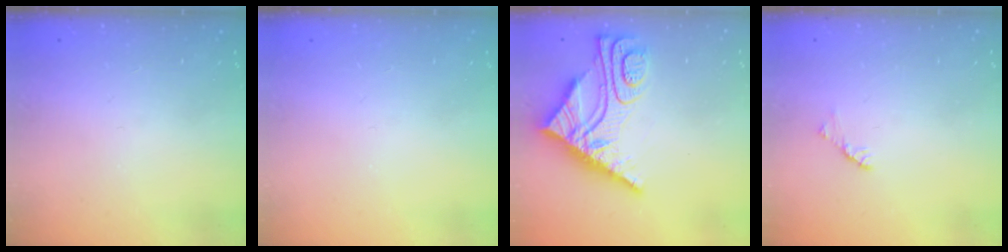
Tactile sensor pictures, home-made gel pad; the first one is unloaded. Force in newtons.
{"total": 0.0}
{"total": 12.9, "press": 12.8, "slide": 1.3}
{"total": 1.7, "press": 1.6, "slide": 0.4}